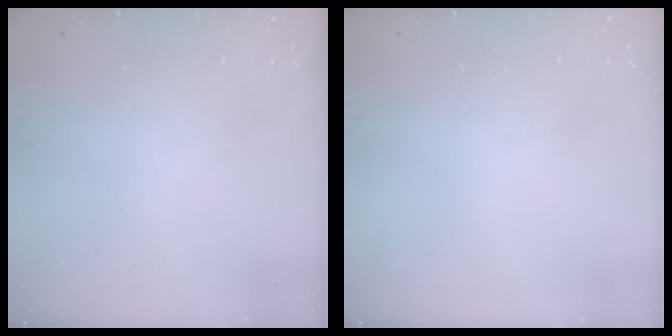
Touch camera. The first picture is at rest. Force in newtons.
{"total": 0.0}